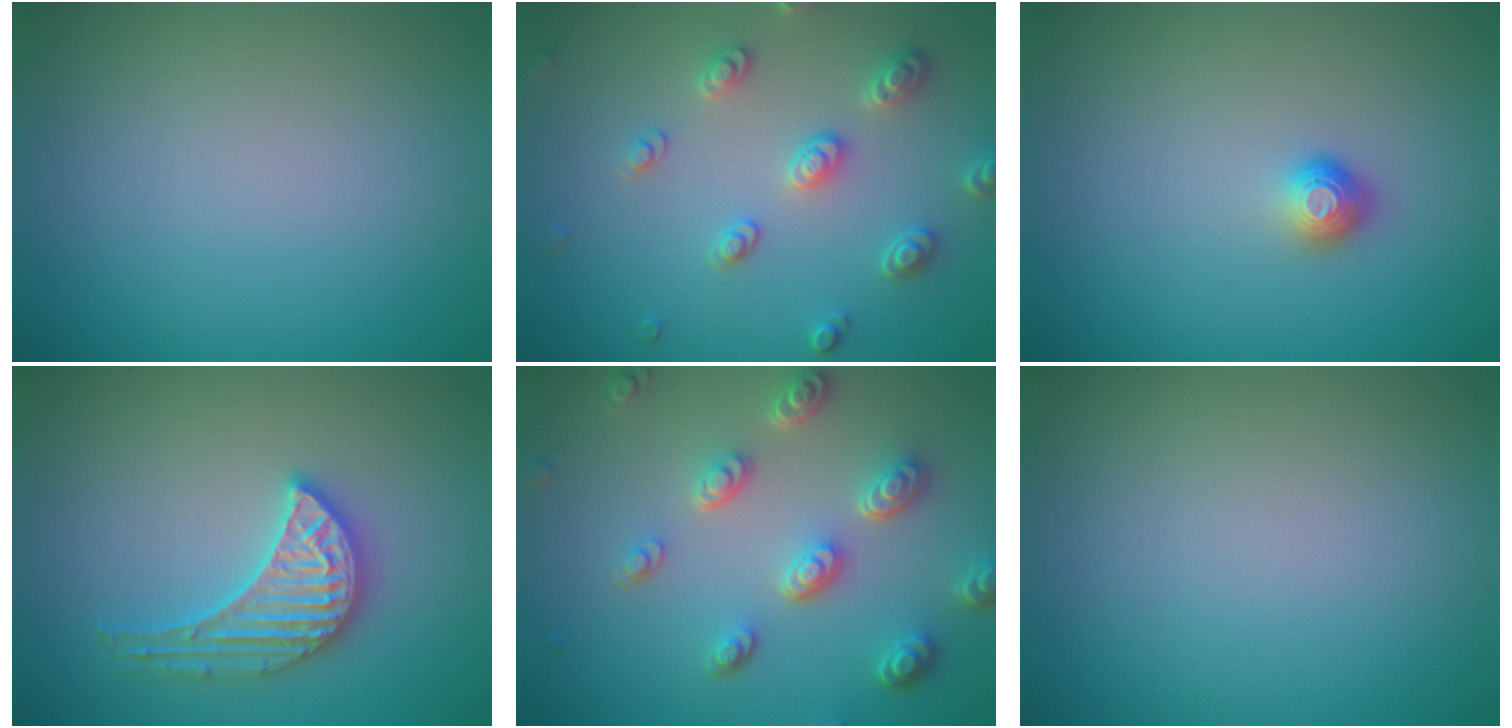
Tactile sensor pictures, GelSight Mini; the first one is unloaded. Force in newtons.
{"total": 3.2, "press": 3.0, "slide": 0.9}
{"total": 1.2, "press": 0.9, "slide": 0.7}
{"total": 3.5, "press": 3.5, "slide": 0.4}
{"total": 5.0, "press": 3.7, "slide": 3.3}
{"total": 0.0}